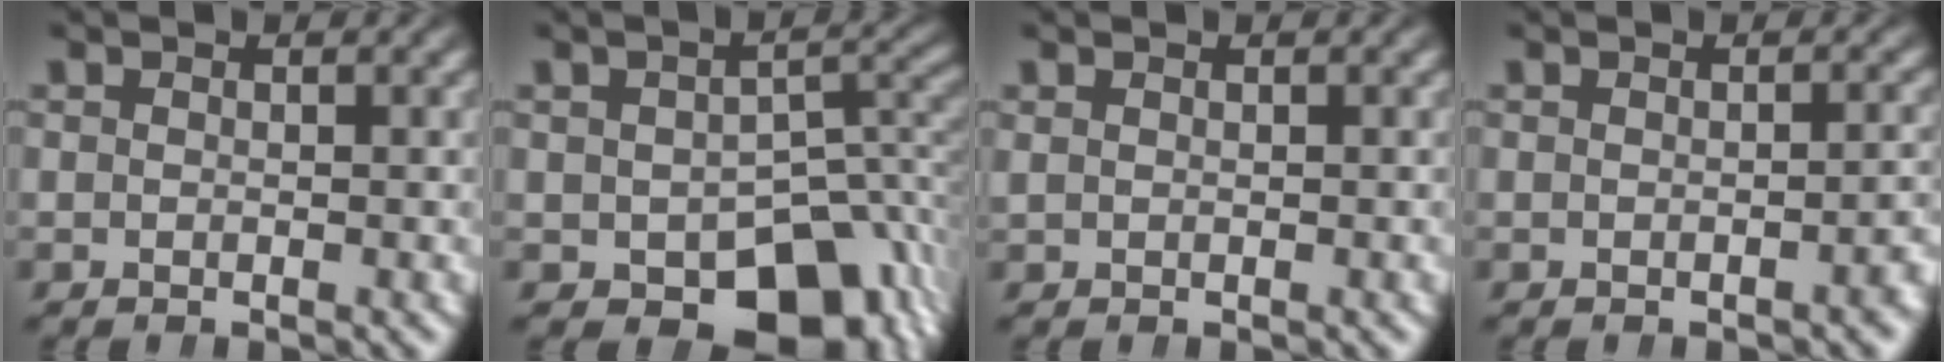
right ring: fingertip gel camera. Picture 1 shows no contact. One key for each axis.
{"total": 12.0, "fx": -5.1, "fy": 7.5, "fz": 7.8, "tx": -0.094, "ty": -0.043, "tz": -0.049}
{"total": 0.6, "fx": 0.4, "fy": -0.2, "fz": 0.3, "tx": 0.000, "ty": 0.008, "tz": 0.009}
{"total": 1.1, "fx": -0.8, "fy": -0.2, "fz": 0.7, "tx": -0.009, "ty": 0.008, "tz": -0.012}